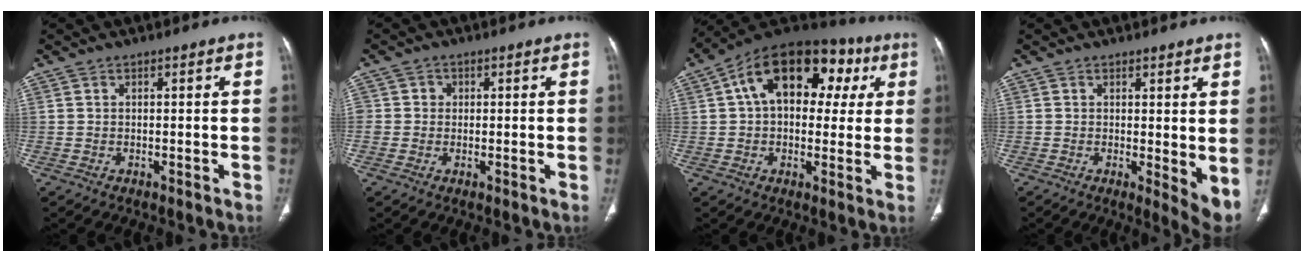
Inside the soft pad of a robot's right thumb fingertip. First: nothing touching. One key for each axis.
{"total": 2.4, "fx": 0.2, "fy": 2.3, "fz": 0.4, "tx": 0.013, "ty": 0.006, "tz": 0.002}
{"total": 20.8, "fx": 6.1, "fy": 13.0, "fz": 15.0, "tx": -0.191, "ty": 0.040, "tz": 0.083}
{"total": 5.4, "fx": 0.7, "fy": 1.9, "fz": 5.0, "tx": -0.066, "ty": -0.018, "tz": 0.013}